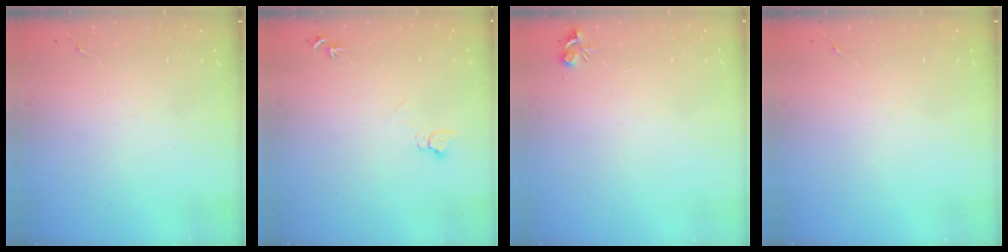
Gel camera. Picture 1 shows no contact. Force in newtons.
{"total": 5.1, "press": 5.1, "slide": 0.6}
{"total": 4.7, "press": 4.7, "slide": 0.6}
{"total": 0.0}